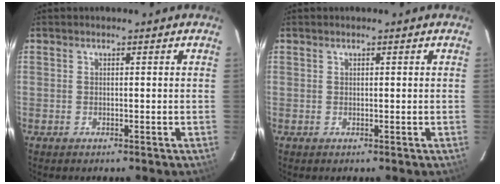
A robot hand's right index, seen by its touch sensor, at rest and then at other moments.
{"total": 0.0}